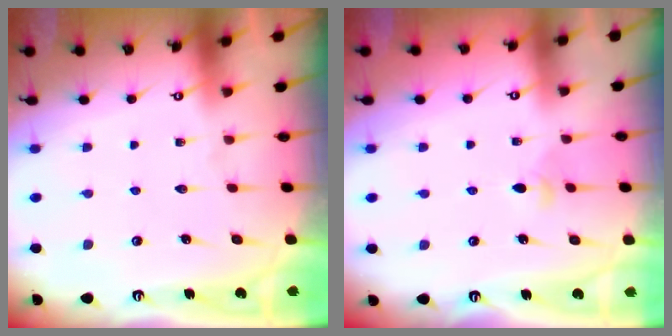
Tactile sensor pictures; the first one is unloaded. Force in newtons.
{"total": 3.4, "press": 3.3, "slide": 0.7}